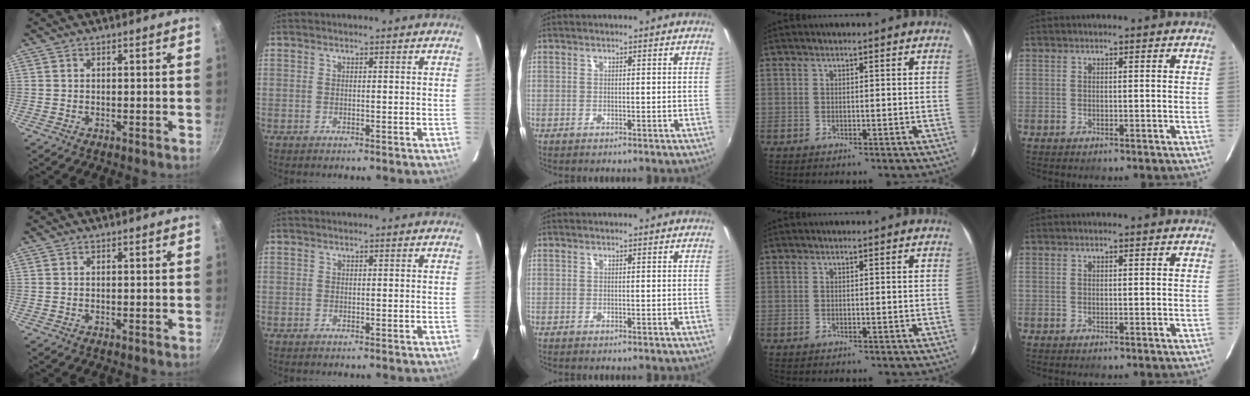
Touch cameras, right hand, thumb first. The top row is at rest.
{}